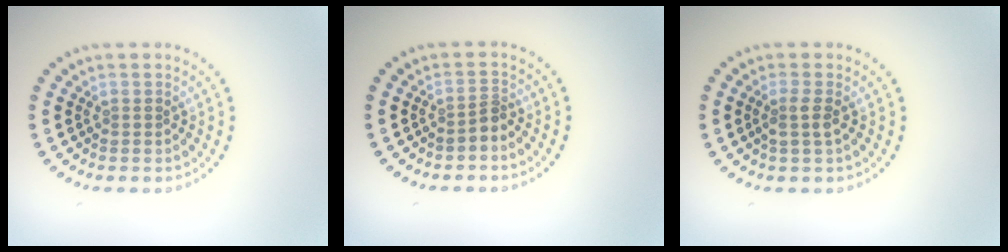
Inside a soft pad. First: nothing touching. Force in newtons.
{"total": 1.3, "press": 0.8, "slide": 1.0}
{"total": 1.5, "press": 1.2, "slide": 0.8}